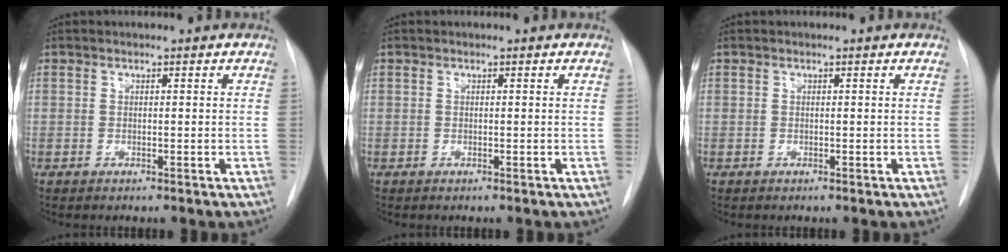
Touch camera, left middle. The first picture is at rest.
{"total": 0.0}
{"total": 0.0}